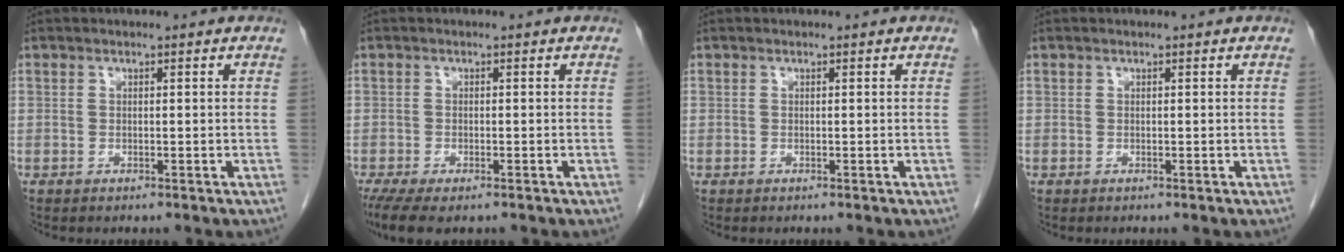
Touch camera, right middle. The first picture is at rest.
{"total": 6.6, "force": [-4.7, 2.3, 4.0], "torque": [-0.066, -0.015, -0.076]}
{"total": 0.0}
{"total": 0.0}